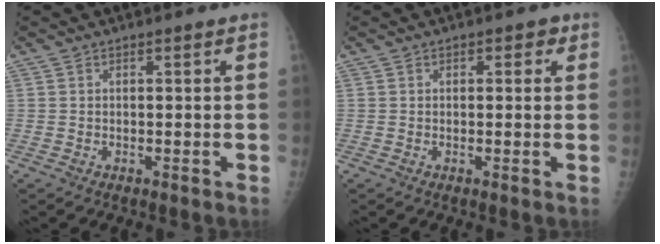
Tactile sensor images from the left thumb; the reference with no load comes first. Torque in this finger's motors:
{"motor_torque": [-0.13, -0.27, -0.12, 0.04, 0.07]}